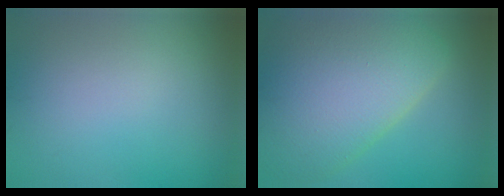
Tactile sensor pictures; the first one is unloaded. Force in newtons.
{"total": 10.9, "press": 10.9, "slide": 0.8}